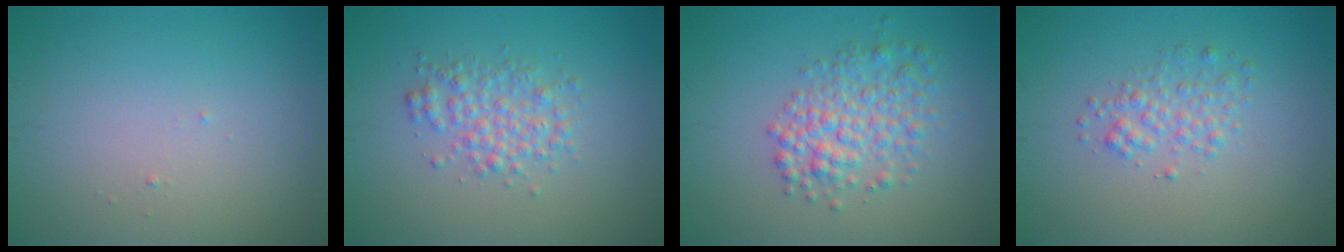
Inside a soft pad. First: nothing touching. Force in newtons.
{"total": 2.7, "press": 2.7, "slide": 0.0}
{"total": 3.9, "press": 3.9, "slide": 0.2}
{"total": 2.0, "press": 2.0, "slide": 0.1}